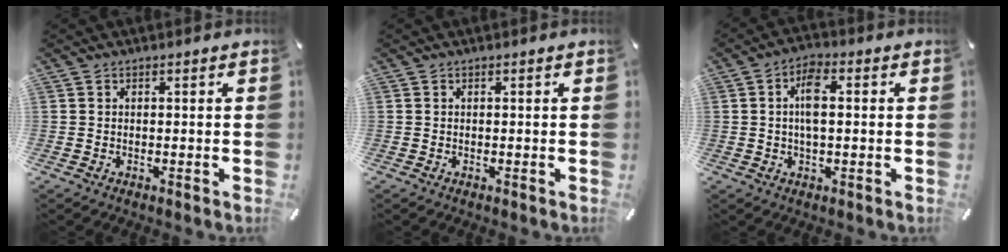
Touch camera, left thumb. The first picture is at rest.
{"total": 0.0}
{"total": 6.5, "force": [0.7, 3.2, 5.7], "torque": [-0.102, 0.006, 0.006]}